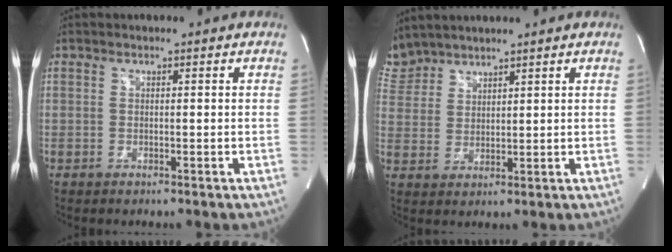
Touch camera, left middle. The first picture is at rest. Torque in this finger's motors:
{"motor_torque": [0.82, -1.28, 0.14, -0.04]}